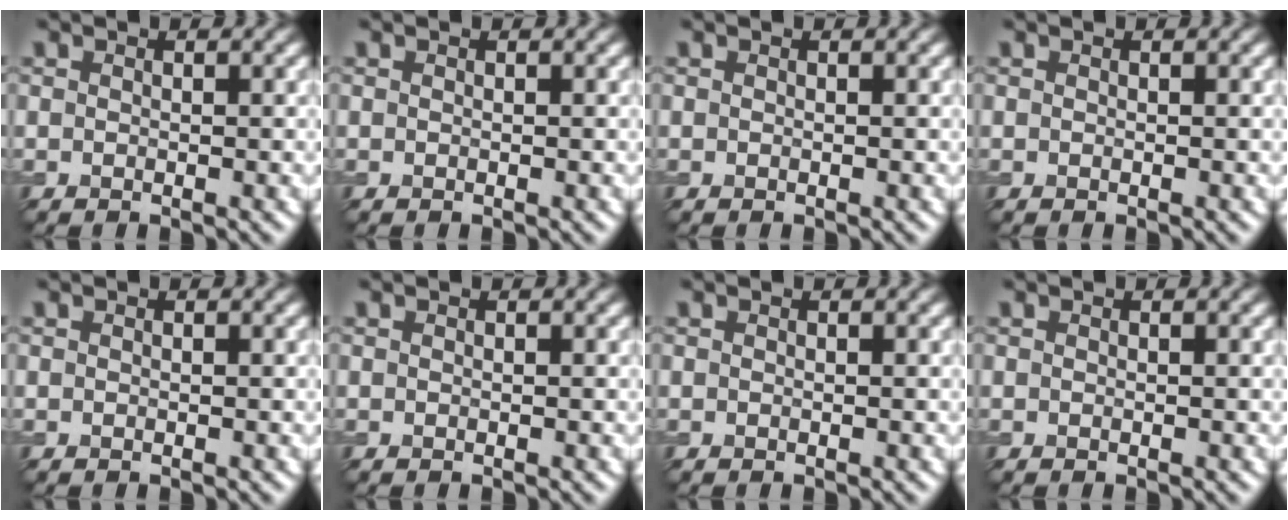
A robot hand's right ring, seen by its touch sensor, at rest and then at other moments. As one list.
[{"total": 0.0}, {"total": 0.0}, {"total": 0.0}, {"total": 0.0}, {"total": 0.0}, {"total": 0.0}, {"total": 0.0}]